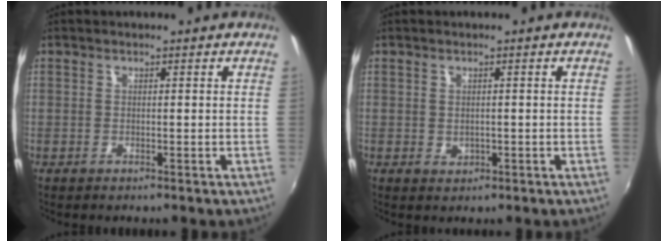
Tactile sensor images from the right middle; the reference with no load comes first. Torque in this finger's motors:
{"motor_torque": [-0.06, 0.08, 0.00, 0.00]}